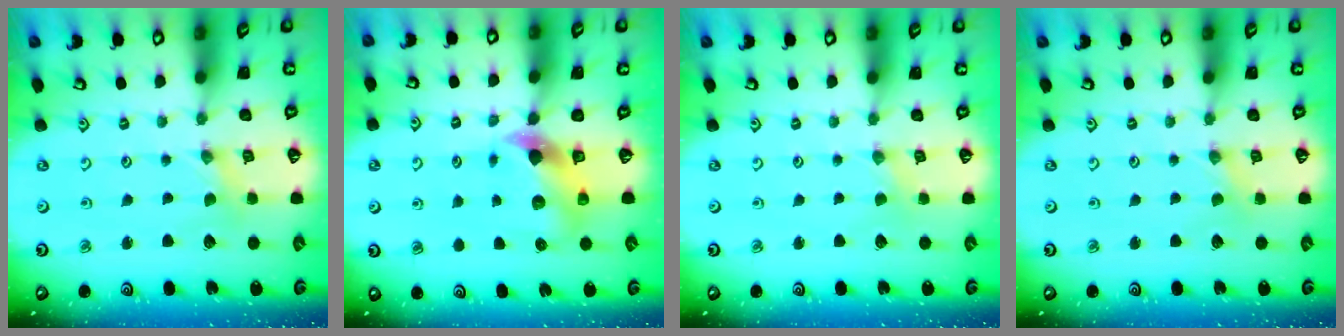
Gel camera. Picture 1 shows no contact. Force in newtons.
{"total": 8.2, "press": 8.1, "slide": 0.8}
{"total": 0.7, "press": 0.7, "slide": 0.2}
{"total": 0.0}